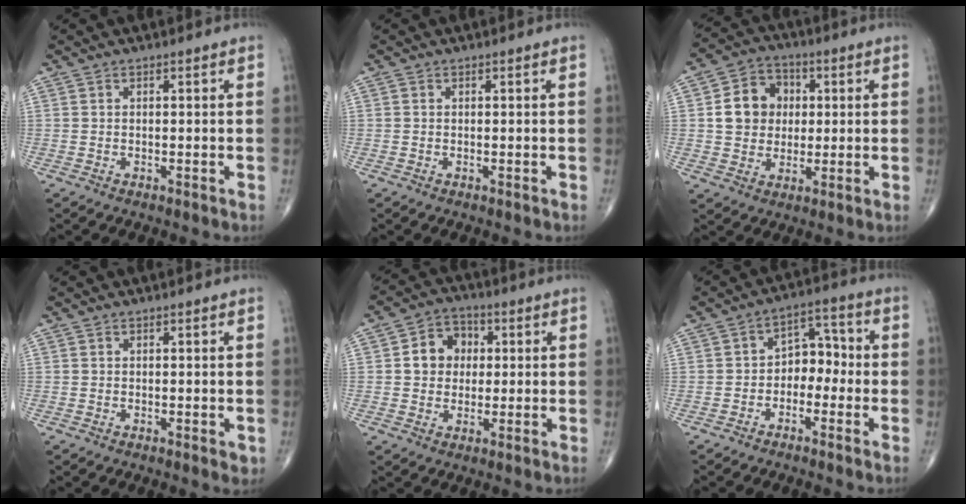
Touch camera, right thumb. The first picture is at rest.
{"total": 0.0}
{"total": 10.2, "force": [1.3, 8.7, 5.2], "torque": [-0.056, 0.009, 0.017]}
{"total": 1.1, "force": [-0.1, 0.6, 0.9], "torque": [-0.009, -0.003, 0.000]}
{"total": 7.8, "force": [1.1, 6.6, 4.0], "torque": [-0.032, 0.011, 0.009]}
{"total": 6.6, "force": [-1.8, 4.7, 4.2], "torque": [-0.032, 0.041, -0.043]}